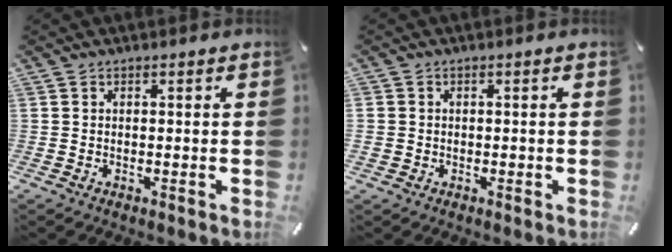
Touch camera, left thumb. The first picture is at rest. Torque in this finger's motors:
{"motor_torque": [0.15, 0.16, 0.28, 0.21, 0.00]}